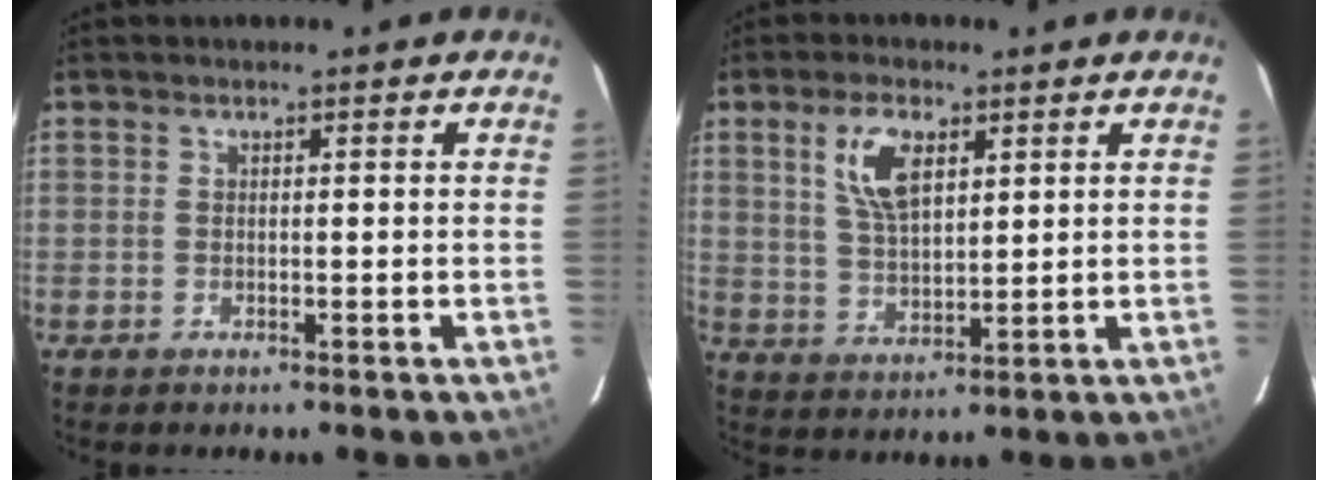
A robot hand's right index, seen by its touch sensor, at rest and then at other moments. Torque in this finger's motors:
{"motor_torque": [0.29, 0.07, 0.19, 0.12]}